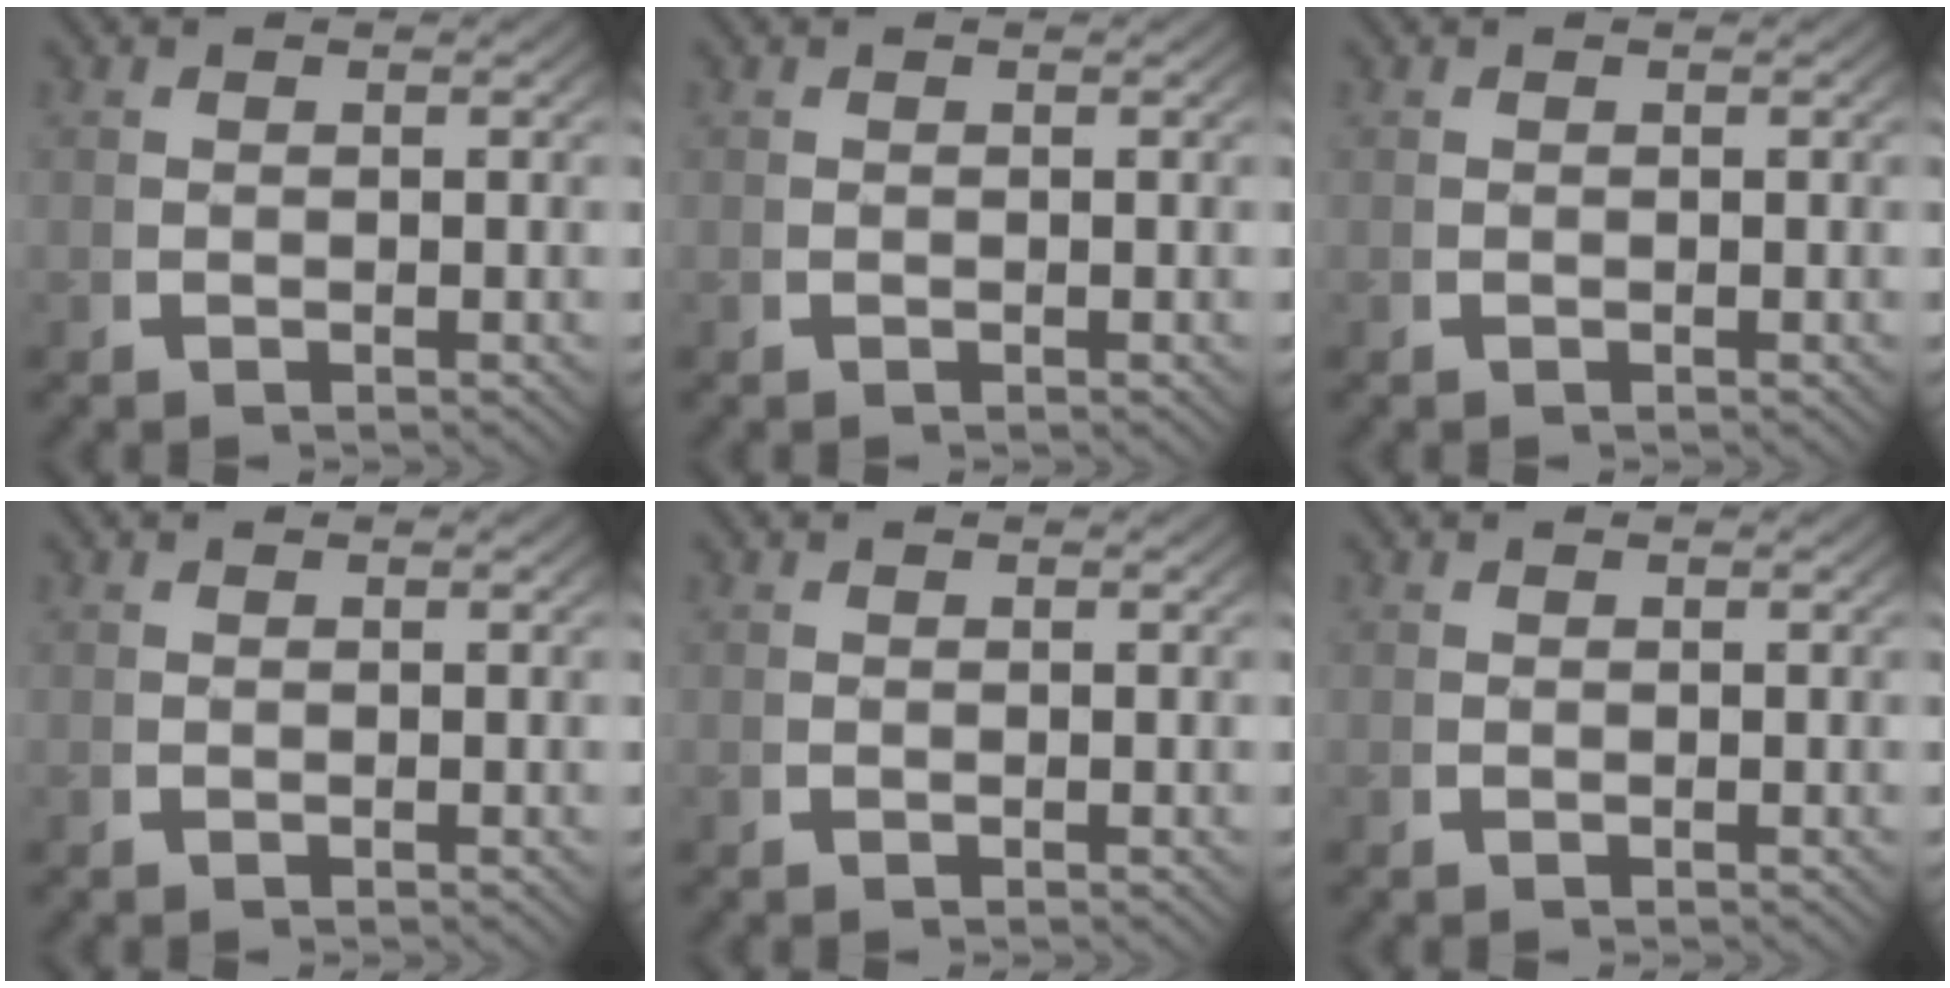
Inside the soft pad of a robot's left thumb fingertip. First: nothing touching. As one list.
[{"total": 0.0}, {"total": 0.0}, {"total": 0.0}, {"total": 0.0}, {"total": 0.0}]